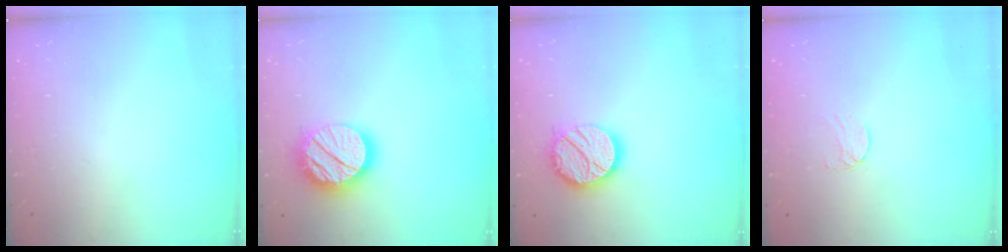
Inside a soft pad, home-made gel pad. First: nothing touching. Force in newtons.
{"total": 16.9, "press": 16.8, "slide": 1.5}
{"total": 13.8, "press": 13.7, "slide": 0.8}
{"total": 5.7, "press": 5.7, "slide": 0.4}